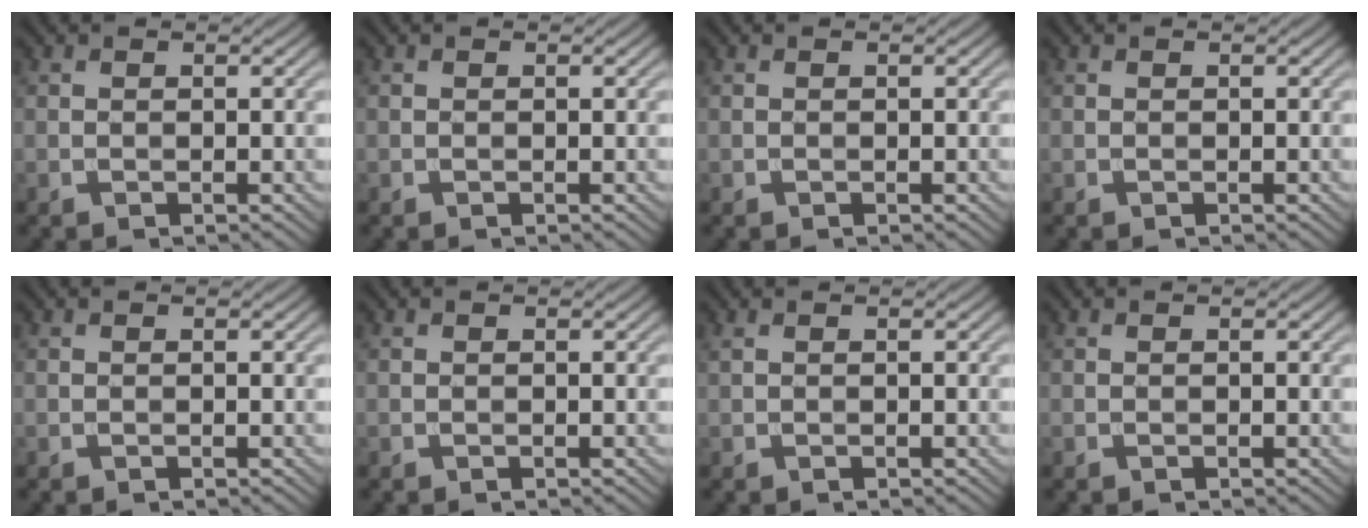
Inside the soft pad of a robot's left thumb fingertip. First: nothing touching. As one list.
[{"total": 0.0}, {"total": 0.0}, {"total": 0.0}, {"total": 0.0}, {"total": 0.0}, {"total": 0.6, "force": [0.3, 0.1, 0.5], "torque": [-0.015, 0.006, 0.005]}, {"total": 0.0}]